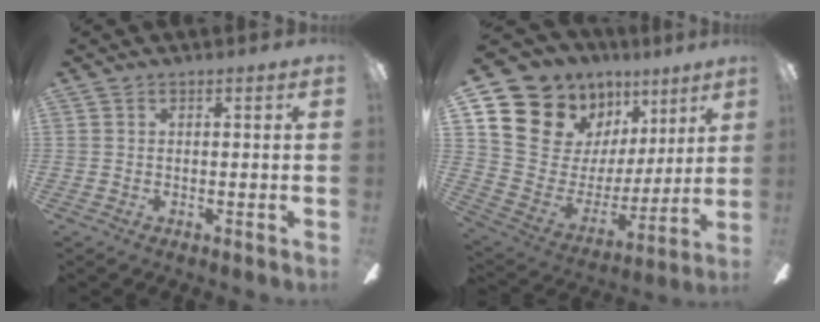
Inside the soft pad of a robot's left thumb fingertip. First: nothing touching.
{"total": 12.9, "force": [8.8, 8.7, 3.4], "torque": [-0.088, -0.070, 0.175]}